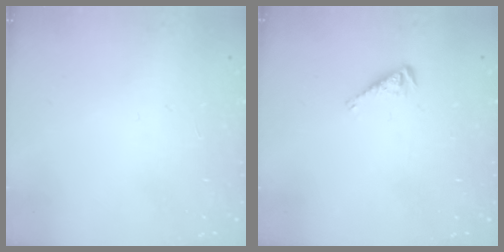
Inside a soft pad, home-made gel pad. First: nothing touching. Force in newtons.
{"total": 3.2, "press": 3.2, "slide": 0.5}